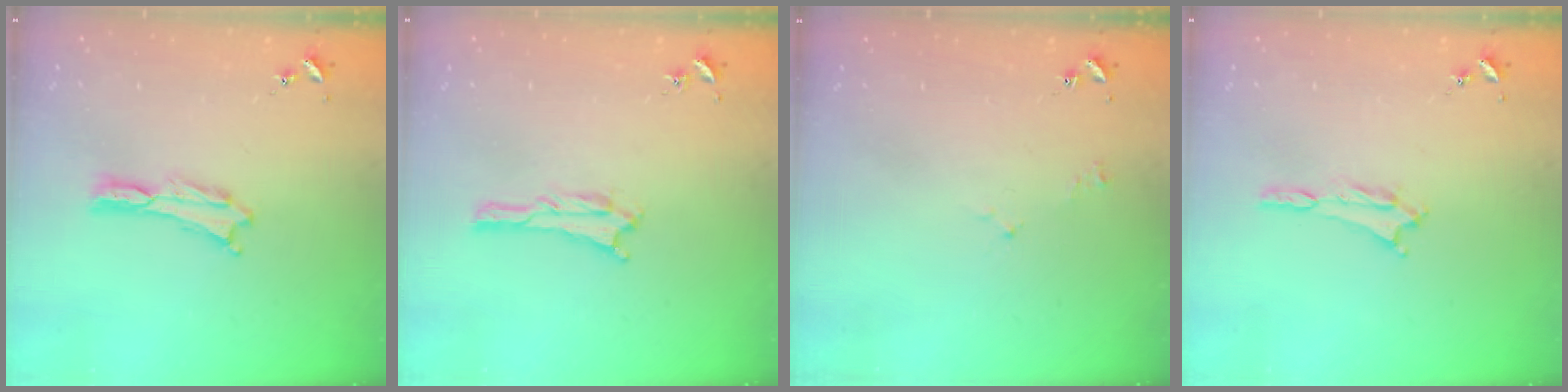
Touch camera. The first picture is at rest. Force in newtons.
{"total": 0.6, "press": 0.6, "slide": 0.1}
{"total": 1.6, "press": 1.5, "slide": 0.3}
{"total": 1.2, "press": 1.2, "slide": 0.2}